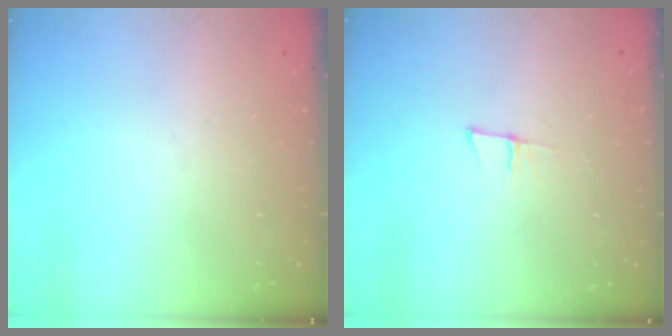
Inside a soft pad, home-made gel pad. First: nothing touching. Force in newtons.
{"total": 5.4, "press": 4.6, "slide": 2.7}